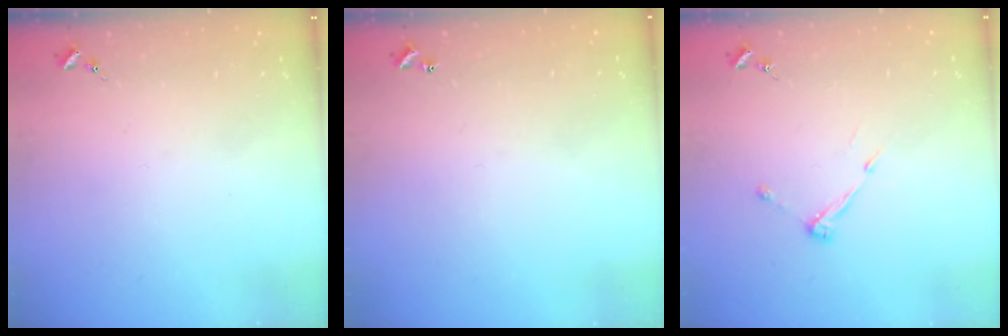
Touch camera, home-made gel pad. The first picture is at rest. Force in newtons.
{"total": 0.9, "press": 0.9, "slide": 0.2}
{"total": 6.2, "press": 6.2, "slide": 0.5}